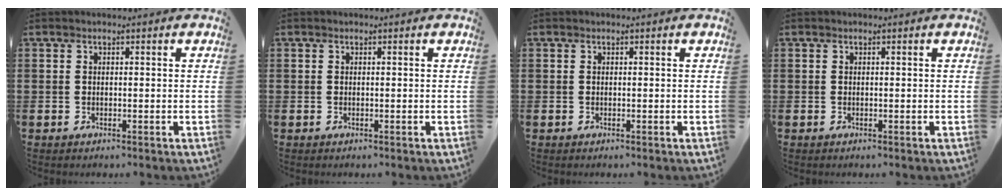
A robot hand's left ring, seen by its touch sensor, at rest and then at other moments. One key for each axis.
{"total": 0.0}
{"total": 0.0}
{"total": 0.0}